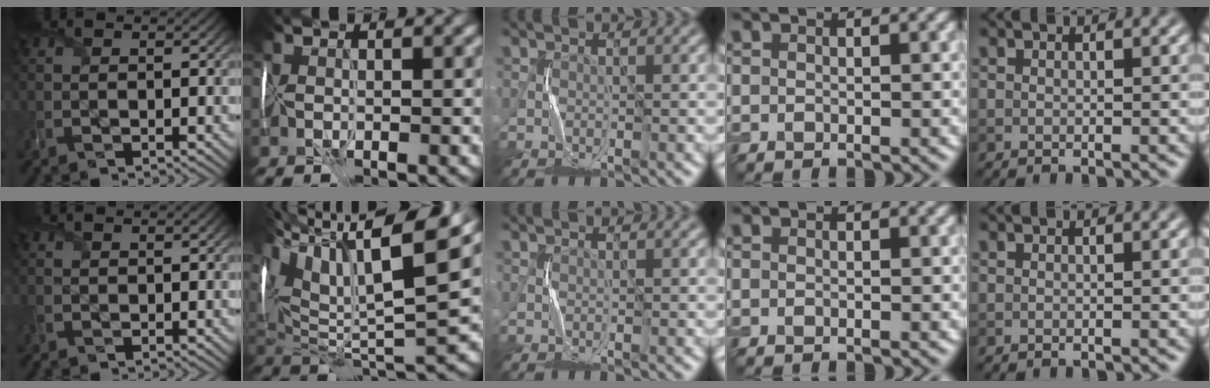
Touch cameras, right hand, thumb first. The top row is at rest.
{"thumb": {"total": 1.2, "force": [0.7, 0.6, 0.7], "torque": [-0.024, 0.003, 0.017]}, "index": {"total": 16.0, "force": [8.8, 5.3, 12.3], "torque": [-0.255, 0.035, 0.157]}}